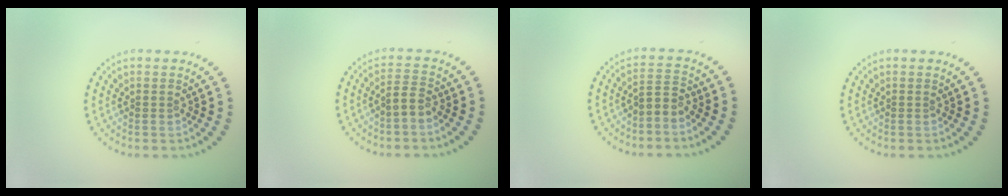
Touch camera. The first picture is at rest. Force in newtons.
{"total": 1.6, "press": 1.3, "slide": 1.0}
{"total": 1.9, "press": 1.4, "slide": 1.2}
{"total": 0.0}